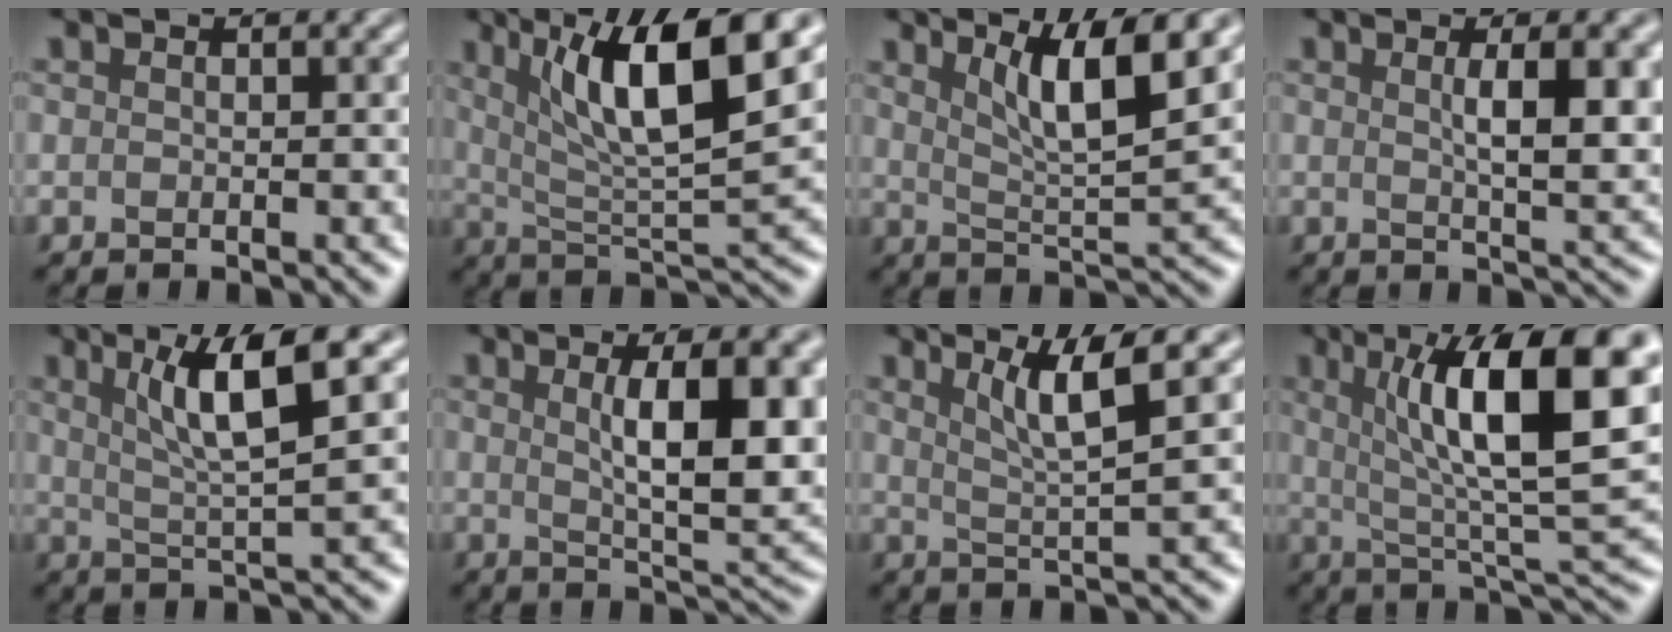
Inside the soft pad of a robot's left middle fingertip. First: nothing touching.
{"total": 10.2, "force": [4.0, 2.5, 9.0], "torque": [-0.144, -0.003, 0.073]}
{"total": 6.6, "force": [3.3, 1.3, 5.6], "torque": [-0.084, -0.005, 0.058]}
{"total": 6.0, "force": [1.1, 1.6, 5.7], "torque": [-0.078, 0.003, 0.021]}
{"total": 6.7, "force": [2.6, 1.1, 6.0], "torque": [-0.098, 0.005, 0.045]}
{"total": 9.6, "force": [1.7, 2.8, 9.0], "torque": [-0.122, -0.003, 0.033]}
{"total": 5.0, "force": [2.2, 0.6, 4.4], "torque": [-0.074, -0.003, 0.040]}
{"total": 13.2, "force": [3.6, 3.4, 12.2], "torque": [-0.174, 0.008, 0.057]}